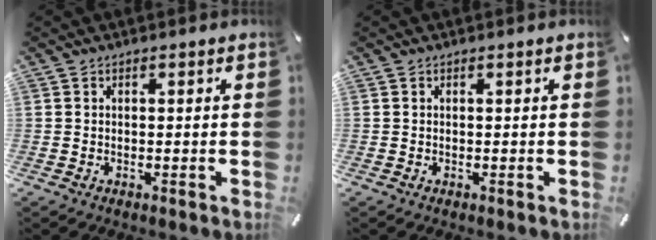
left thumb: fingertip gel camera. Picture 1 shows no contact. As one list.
[{"total": 0.0}]